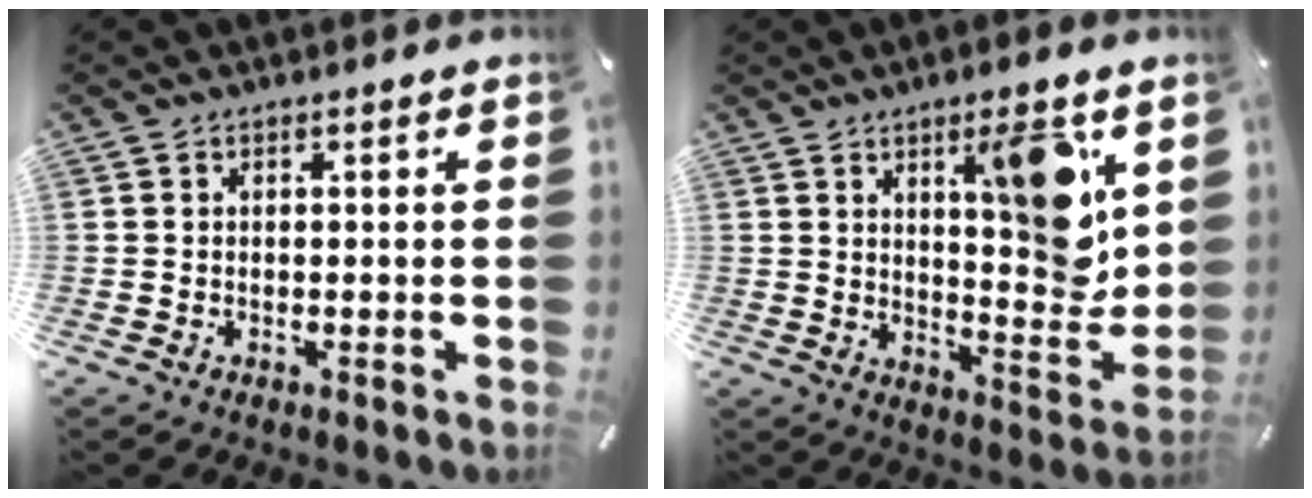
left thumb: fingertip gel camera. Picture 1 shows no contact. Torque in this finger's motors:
{"motor_torque": [0.55, 1.13, 1.50, -1.27, 0.36]}